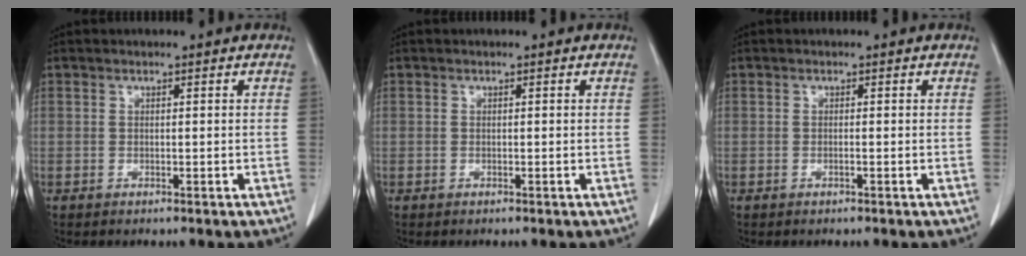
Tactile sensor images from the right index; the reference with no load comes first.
{"total": 0.0}
{"total": 0.0}